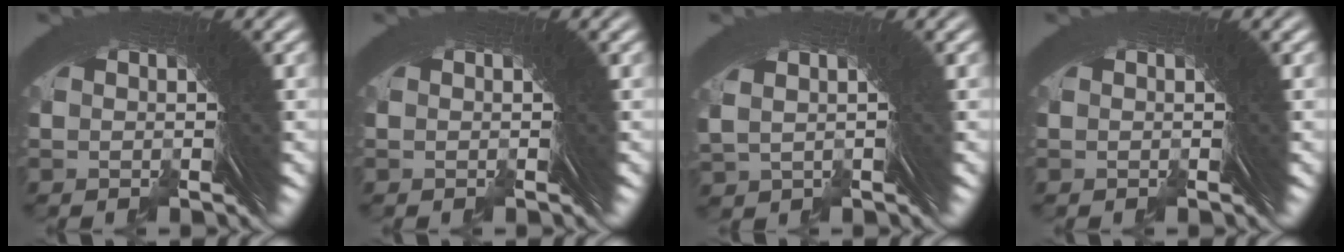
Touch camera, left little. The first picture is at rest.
{"total": 0.0}
{"total": 1.0, "force": [0.2, 0.7, 0.6], "torque": [-0.018, -0.004, 0.015]}
{"total": 0.0}